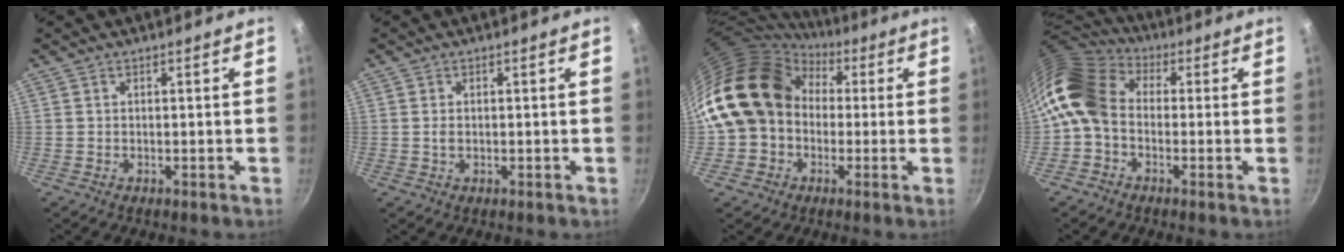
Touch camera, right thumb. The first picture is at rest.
{"total": 1.3, "force": [0.0, 0.9, 1.0], "torque": [-0.019, 0.001, -0.001]}
{"total": 16.3, "force": [1.2, 13.5, 9.0], "torque": [-0.132, 0.042, 0.011]}
{"total": 12.2, "force": [-1.5, 9.1, 7.9], "torque": [-0.141, 0.037, -0.052]}